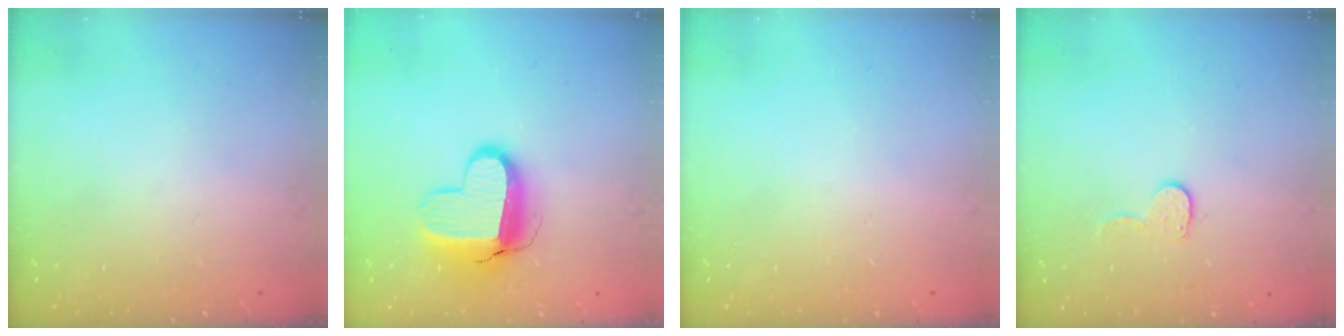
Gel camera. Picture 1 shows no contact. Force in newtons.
{"total": 12.8, "press": 12.8, "slide": 1.0}
{"total": 0.0}
{"total": 6.0, "press": 5.9, "slide": 0.5}